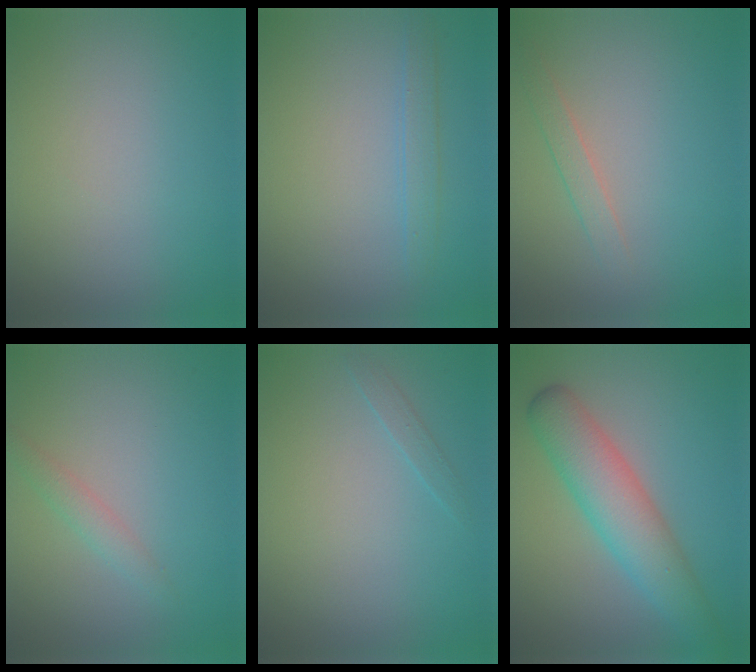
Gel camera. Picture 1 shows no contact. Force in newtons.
{"total": 1.5, "press": 1.5, "slide": 0.2}
{"total": 1.3, "press": 1.3, "slide": 0.1}
{"total": 1.5, "press": 1.5, "slide": 0.1}
{"total": 0.8, "press": 0.8, "slide": 0.1}
{"total": 5.8, "press": 5.8, "slide": 0.1}